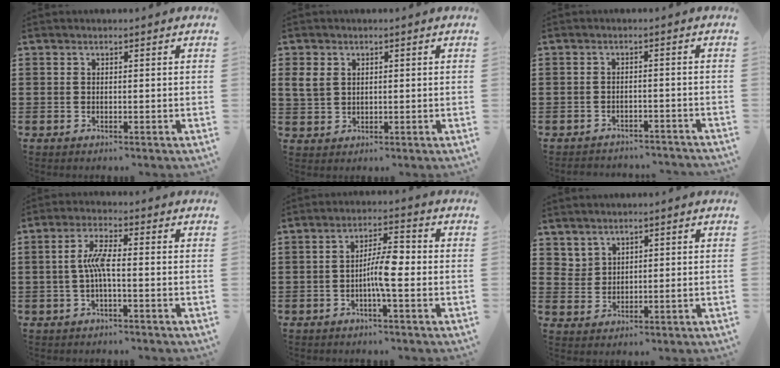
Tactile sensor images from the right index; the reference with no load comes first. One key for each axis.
{"total": 2.8, "fx": 1.1, "fy": 1.9, "fz": 1.8, "tx": -0.047, "ty": 0.006, "tz": 0.017}
{"total": 2.2, "fx": -2.2, "fy": 0.2, "fz": 0.1, "tx": -0.008, "ty": 0.000, "tz": -0.046}
{"total": 4.7, "fx": -0.6, "fy": 0.9, "fz": 4.5, "tx": -0.098, "ty": -0.001, "tz": -0.019}
{"total": 5.9, "fx": -1.1, "fy": 1.2, "fz": 5.7, "tx": -0.108, "ty": 0.003, "tz": -0.024}
{"total": 2.4, "fx": 2.0, "fy": 1.3, "fz": 0.5, "tx": -0.016, "ty": 0.000, "tz": 0.039}